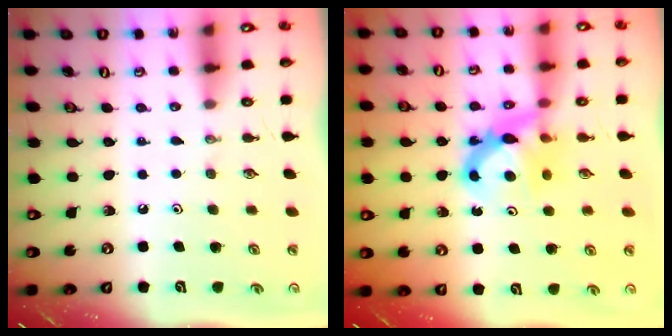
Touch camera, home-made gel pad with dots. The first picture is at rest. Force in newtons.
{"total": 7.2, "press": 7.2, "slide": 0.5}